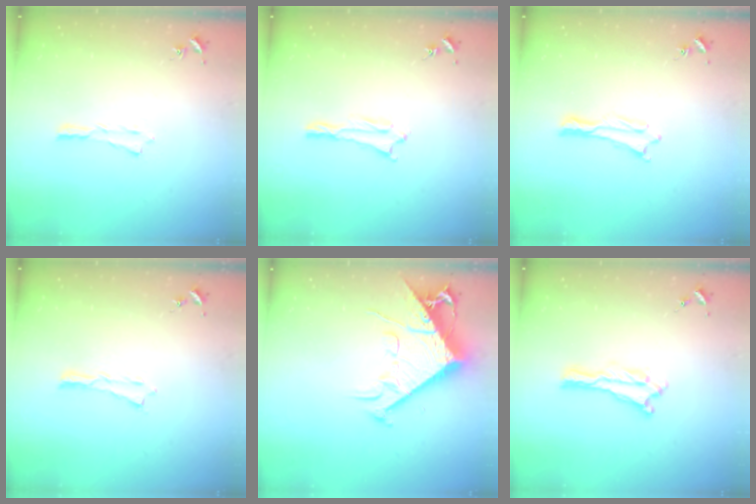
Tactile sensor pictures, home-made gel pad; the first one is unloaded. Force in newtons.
{"total": 1.0, "press": 1.0, "slide": 0.1}
{"total": 0.0}
{"total": 0.0}
{"total": 12.9, "press": 12.8, "slide": 1.4}
{"total": 0.0}